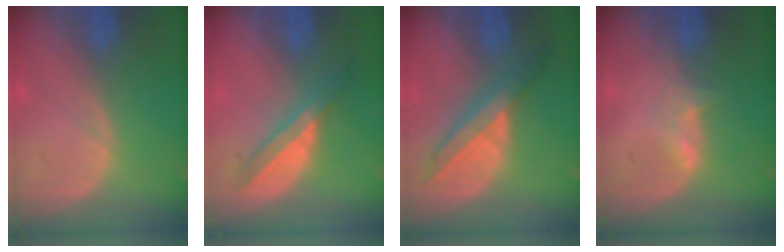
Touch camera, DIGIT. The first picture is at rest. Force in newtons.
{"total": 6.0, "press": 5.3, "slide": 2.8}
{"total": 6.4, "press": 6.4, "slide": 0.7}
{"total": 2.1, "press": 2.0, "slide": 0.4}